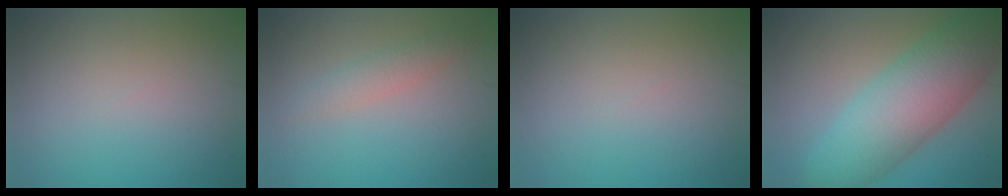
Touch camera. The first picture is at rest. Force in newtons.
{"total": 1.8, "press": 1.8, "slide": 0.0}
{"total": 0.0}
{"total": 10.0, "press": 10.0, "slide": 0.3}